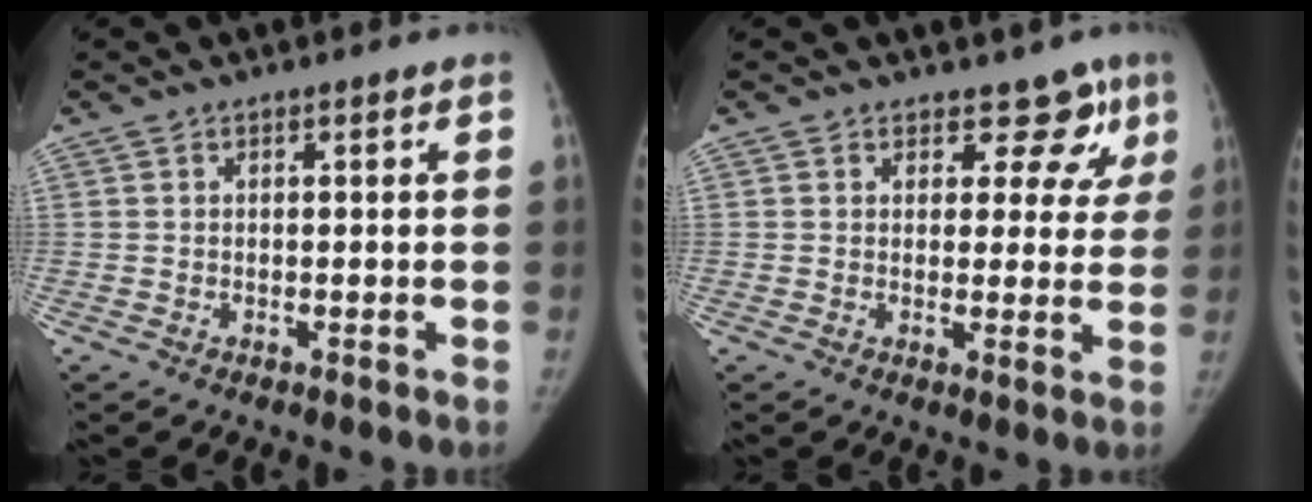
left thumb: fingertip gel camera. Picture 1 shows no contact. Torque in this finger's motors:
{"motor_torque": [-0.29, -0.08, -0.23, 0.00, -0.04]}